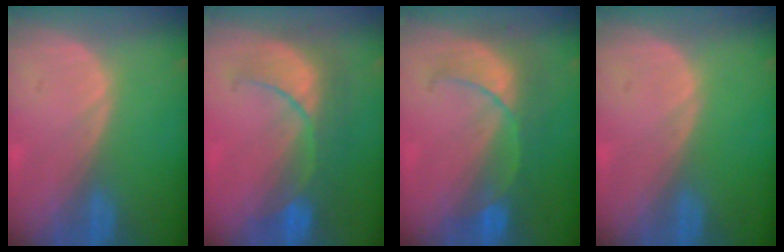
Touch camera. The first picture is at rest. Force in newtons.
{"total": 8.2, "press": 8.1, "slide": 0.8}
{"total": 8.0, "press": 7.5, "slide": 2.7}
{"total": 0.0}